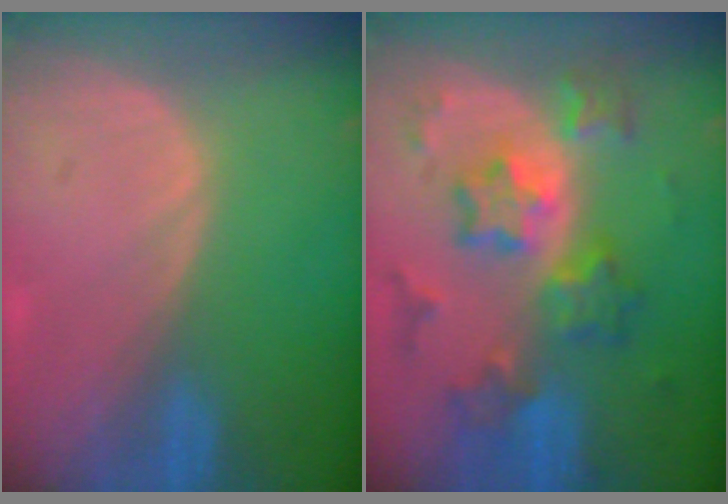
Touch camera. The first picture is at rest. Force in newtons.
{"total": 9.2, "press": 9.2, "slide": 0.8}